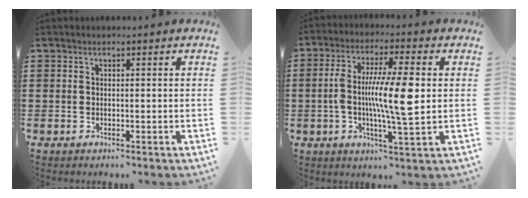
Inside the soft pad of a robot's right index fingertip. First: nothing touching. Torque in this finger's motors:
{"motor_torque": [2.06, -0.08, 0.90, 0.21]}